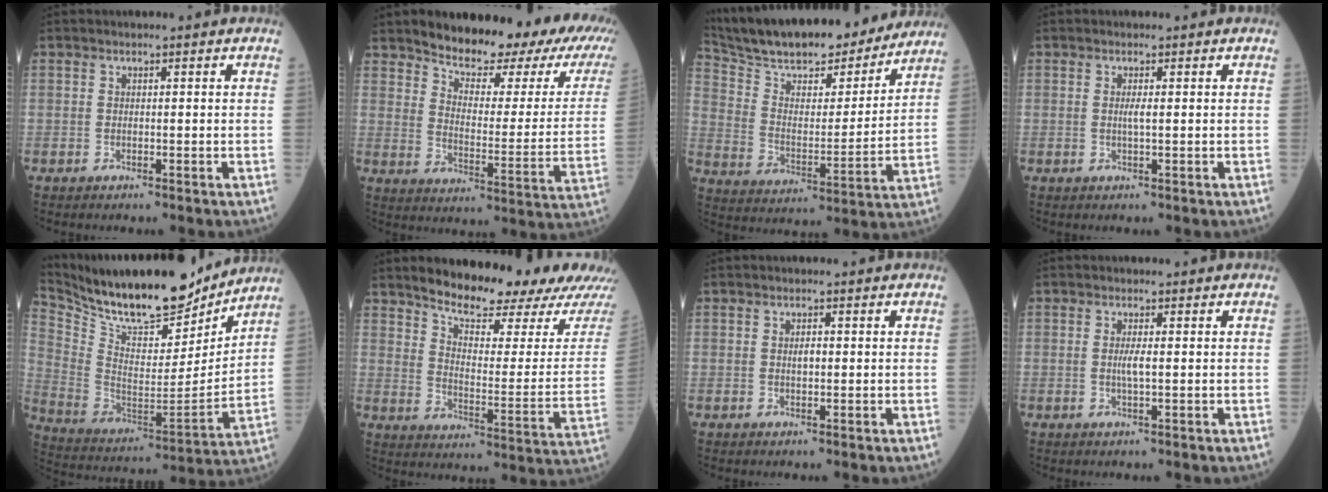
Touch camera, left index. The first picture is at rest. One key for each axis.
{"total": 18.6, "fx": 14.1, "fy": 5.0, "fz": 11.0, "tx": -0.139, "ty": -0.022, "tz": 0.175}
{"total": 23.4, "fx": 20.8, "fy": 5.2, "fz": 9.4, "tx": -0.163, "ty": 0.000, "tz": 0.313}
{"total": 1.0, "fx": -0.2, "fy": 0.0, "fz": 0.9, "tx": -0.023, "ty": -0.004, "tz": -0.006}
{"total": 22.9, "fx": 20.0, "fy": 5.3, "fz": 9.7, "tx": -0.193, "ty": -0.017, "tz": 0.329}
{"total": 17.9, "fx": 15.7, "fy": 2.3, "fz": 8.2, "tx": -0.116, "ty": -0.049, "tz": 0.209}
{"total": 1.1, "fx": -0.2, "fy": 0.5, "fz": 1.0, "tx": -0.018, "ty": -0.003, "tz": -0.004}
{"total": 1.6, "fx": -0.3, "fy": 0.1, "fz": 1.6, "tx": -0.036, "ty": -0.005, "tz": -0.006}